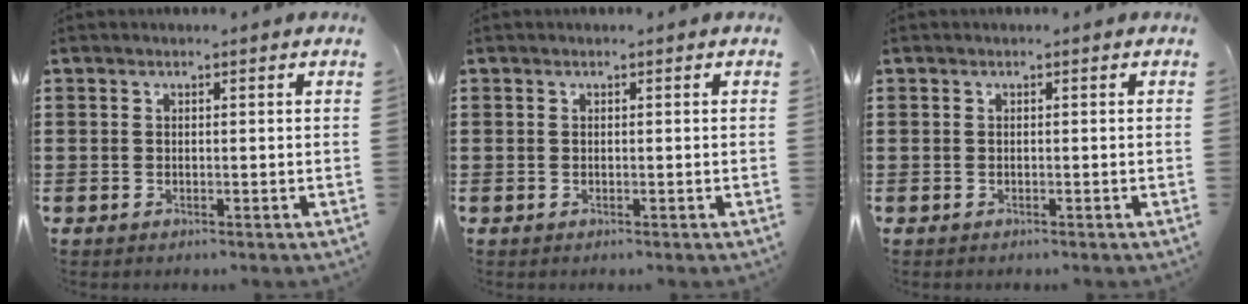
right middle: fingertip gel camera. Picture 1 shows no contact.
{"total": 0.0}
{"total": 0.0}